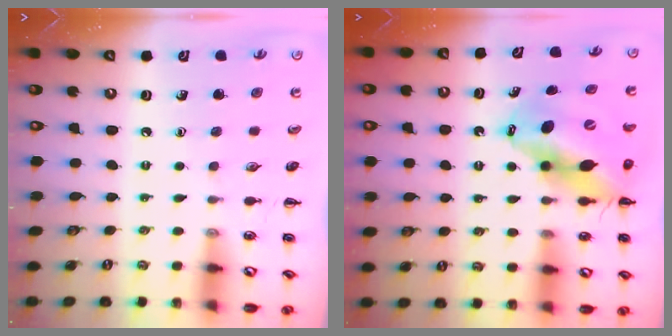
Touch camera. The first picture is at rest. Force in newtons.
{"total": 14.7, "press": 14.2, "slide": 3.9}